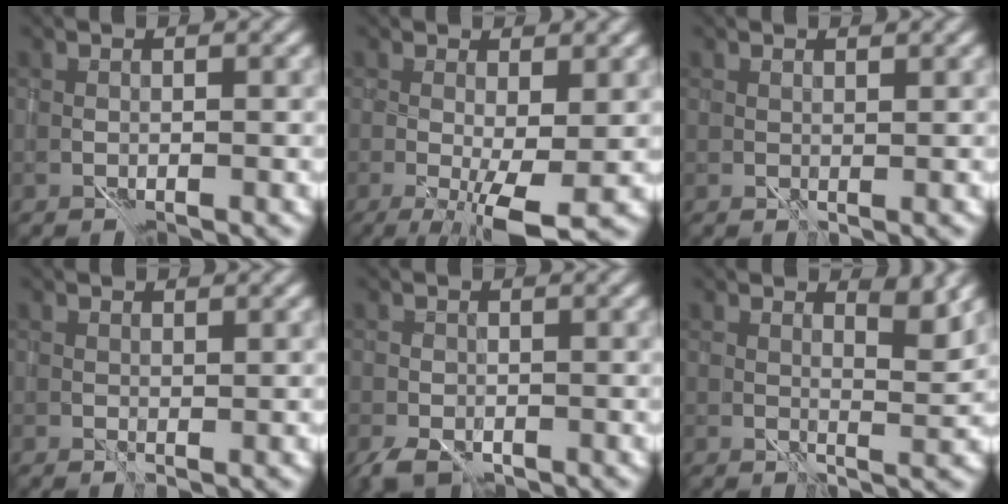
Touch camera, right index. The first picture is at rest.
{"total": 4.1, "force": [-0.2, 0.5, 4.1], "torque": [-0.071, -0.002, -0.001]}
{"total": 1.2, "force": [1.2, -0.2, 0.0], "torque": [0.000, 0.004, 0.023]}
{"total": 1.1, "force": [1.1, -0.1, 0.1], "torque": [-0.001, 0.004, 0.022]}
{"total": 2.7, "force": [-1.7, 1.4, 1.7], "torque": [-0.024, -0.005, -0.030]}
{"total": 3.2, "force": [2.8, 0.1, 1.4], "torque": [-0.015, 0.002, 0.049]}